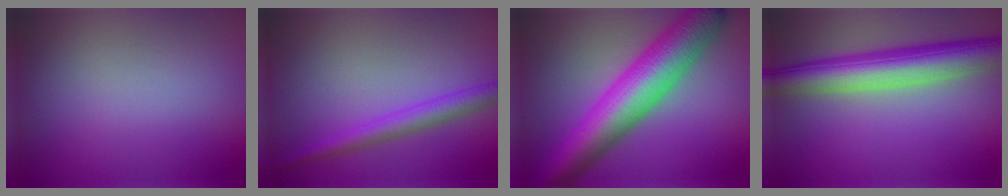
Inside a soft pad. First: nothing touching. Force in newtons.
{"total": 2.8, "press": 2.8, "slide": 0.2}
{"total": 10.2, "press": 10.2, "slide": 0.2}
{"total": 7.6, "press": 7.6, "slide": 0.2}